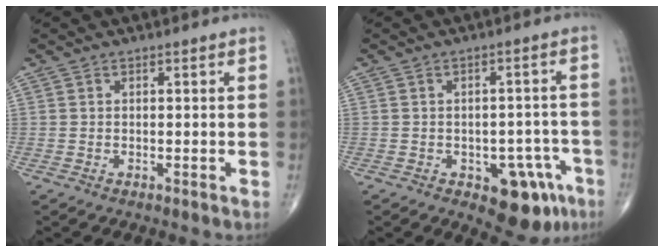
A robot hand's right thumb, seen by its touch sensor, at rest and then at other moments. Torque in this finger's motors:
{"motor_torque": [1.35, 1.06, 0.55, -0.76, 0.07]}